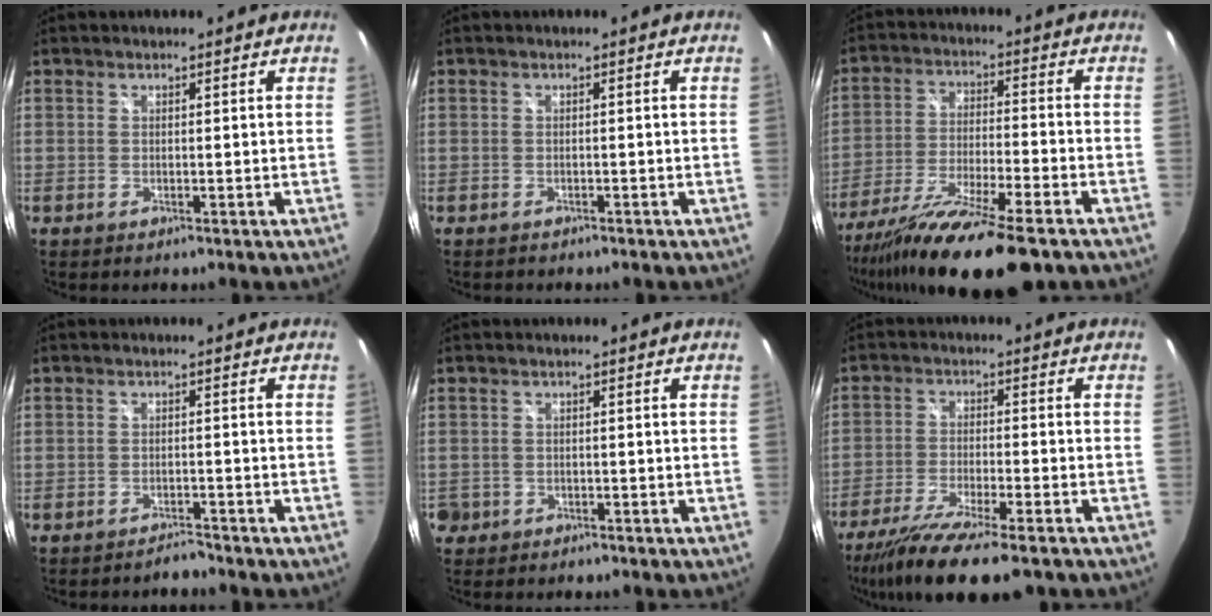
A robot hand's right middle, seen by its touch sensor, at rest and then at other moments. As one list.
[{"total": 0.9, "force": [-0.9, 0.3, 0.2], "torque": [-0.006, -0.001, -0.012]}, {"total": 19.0, "force": [-14.3, 1.8, 12.3], "torque": [-0.236, -0.051, -0.244]}, {"total": 2.1, "force": [-2.1, 0.5, 0.2], "torque": [-0.007, -0.002, -0.033]}, {"total": 2.9, "force": [-1.3, 2.5, 0.7], "torque": [-0.025, 0.000, -0.019]}, {"total": 13.7, "force": [-10.5, 1.8, 8.6], "torque": [-0.179, -0.040, -0.182]}]